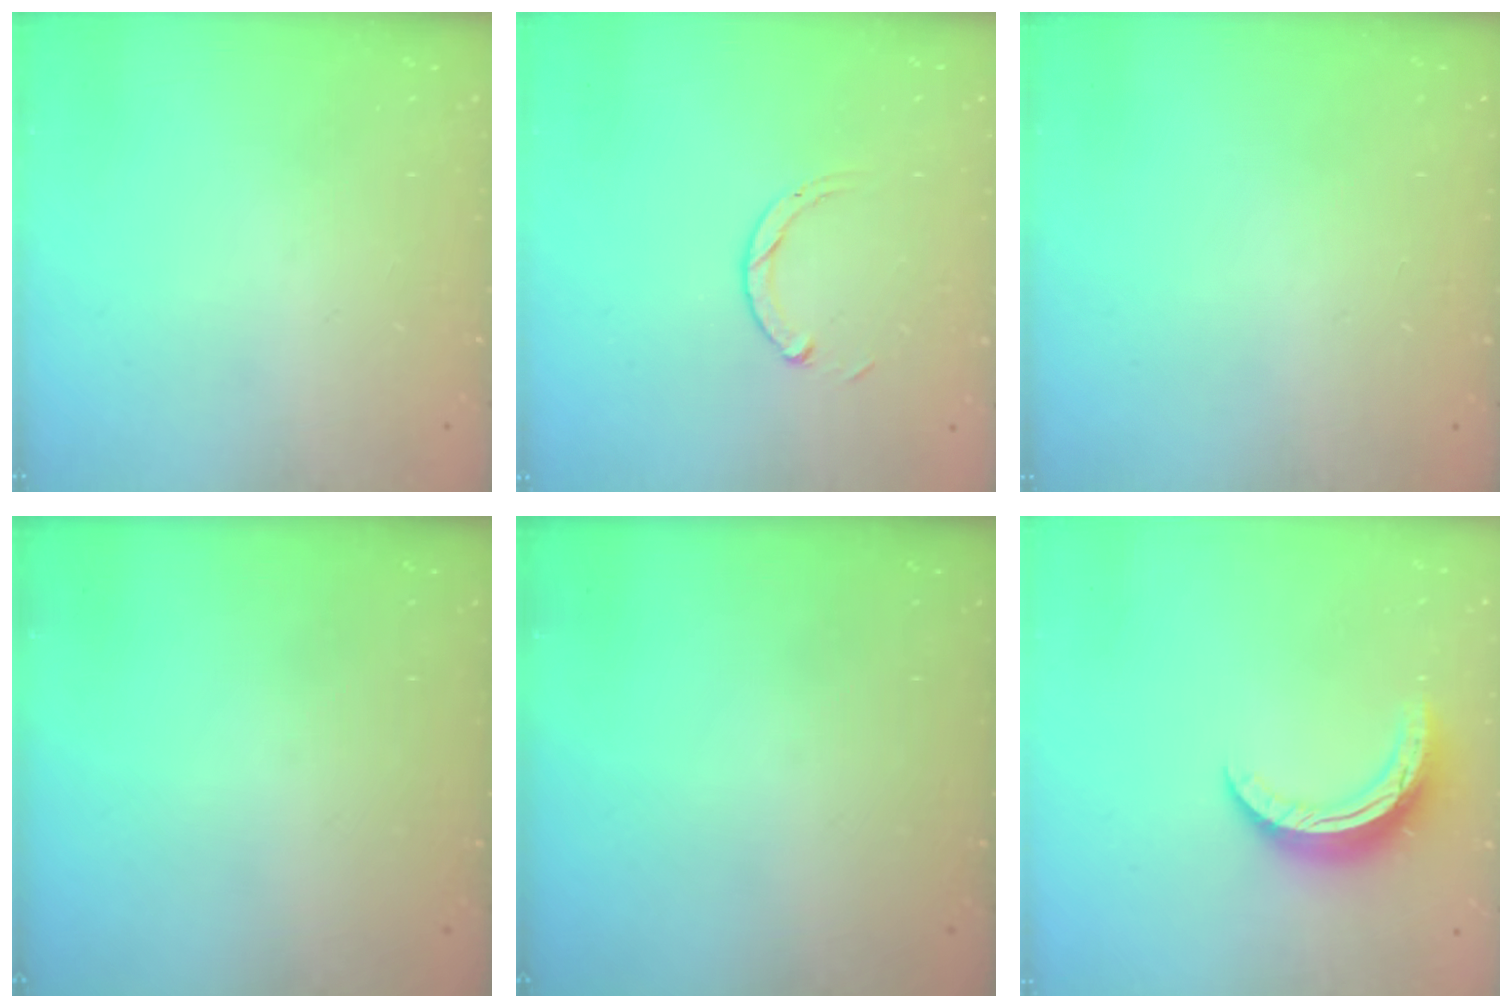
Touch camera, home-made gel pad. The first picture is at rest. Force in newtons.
{"total": 2.9, "press": 2.9, "slide": 0.4}
{"total": 2.6, "press": 2.6, "slide": 0.2}
{"total": 0.0}
{"total": 0.0}
{"total": 10.1, "press": 10.1, "slide": 0.1}